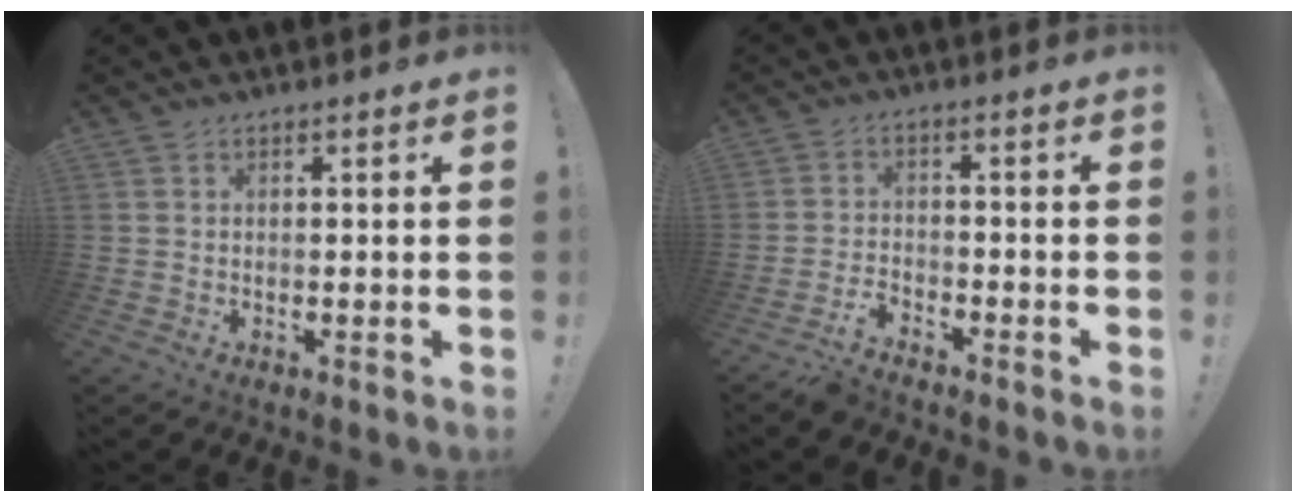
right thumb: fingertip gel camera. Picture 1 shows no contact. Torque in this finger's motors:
{"motor_torque": [0.43, 0.45, 0.27, -0.93, 0.00]}